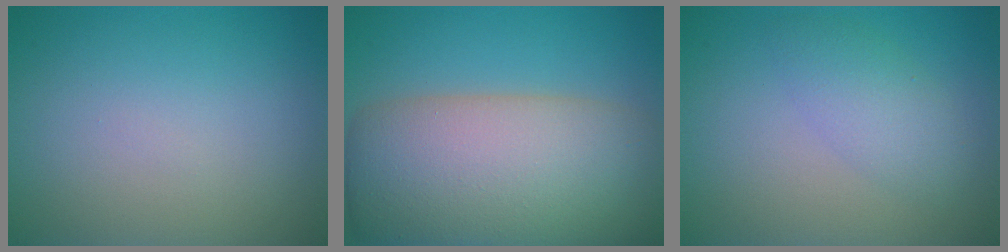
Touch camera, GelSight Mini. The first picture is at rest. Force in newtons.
{"total": 13.5, "press": 13.5, "slide": 0.9}
{"total": 2.8, "press": 2.8, "slide": 0.2}